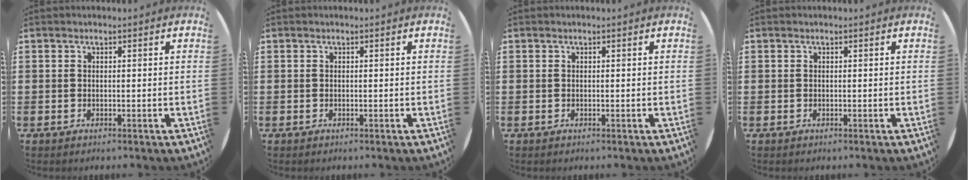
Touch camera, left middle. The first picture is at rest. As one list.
[{"total": 0.0}, {"total": 0.0}, {"total": 0.0}]